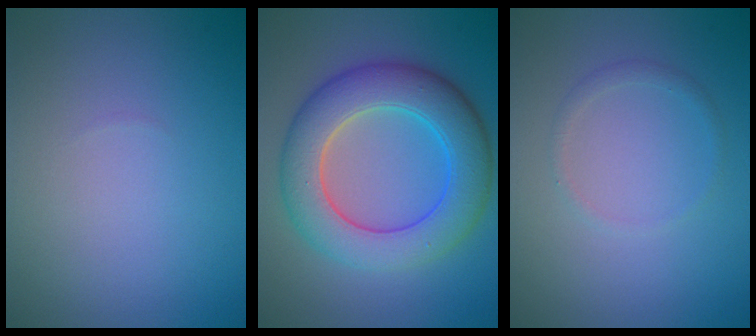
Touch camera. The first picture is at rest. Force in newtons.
{"total": 8.3, "press": 8.3, "slide": 0.5}
{"total": 0.9, "press": 0.9, "slide": 0.1}